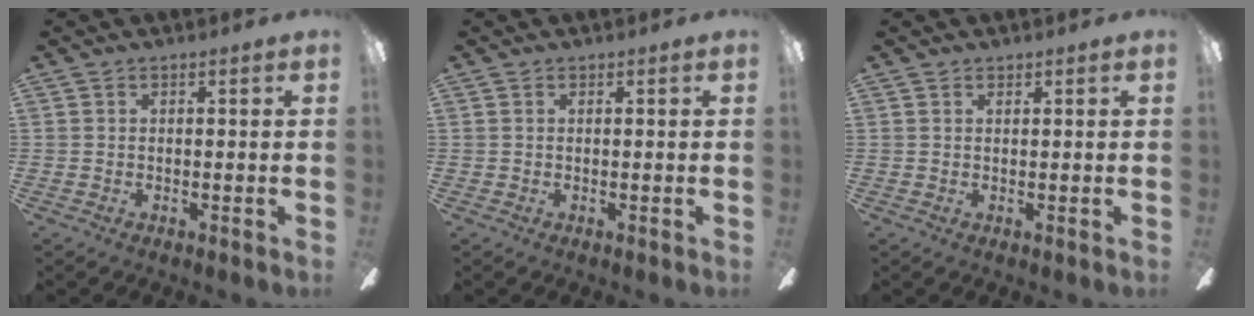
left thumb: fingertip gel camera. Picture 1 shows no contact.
{"total": 0.0}
{"total": 0.6, "force": [0.6, 0.2, 0.1], "torque": [-0.003, 0.000, 0.011]}